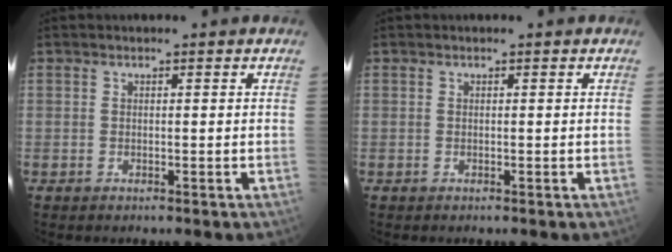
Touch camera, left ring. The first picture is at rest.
{"total": 0.0}